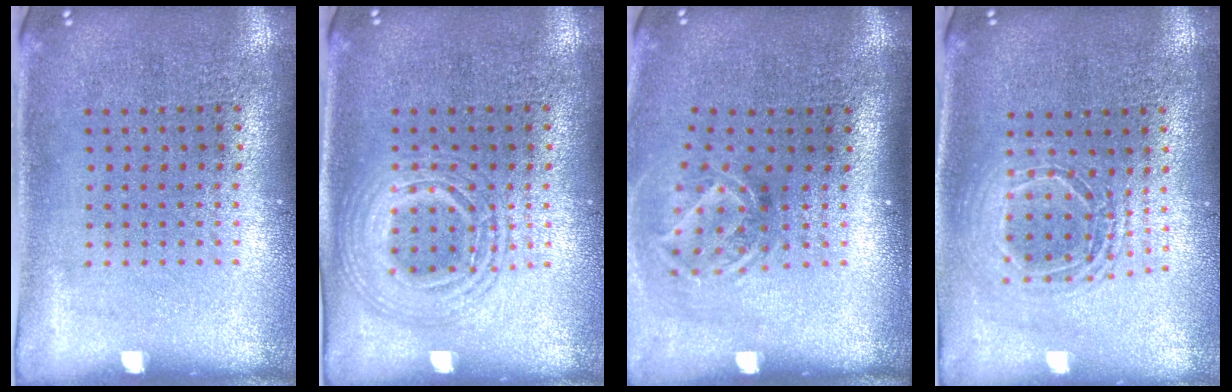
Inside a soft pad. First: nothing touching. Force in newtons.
{"total": 2.9, "press": 2.9, "slide": 0.3}
{"total": 2.0, "press": 1.3, "slide": 1.4}
{"total": 1.5, "press": 1.3, "slide": 0.8}